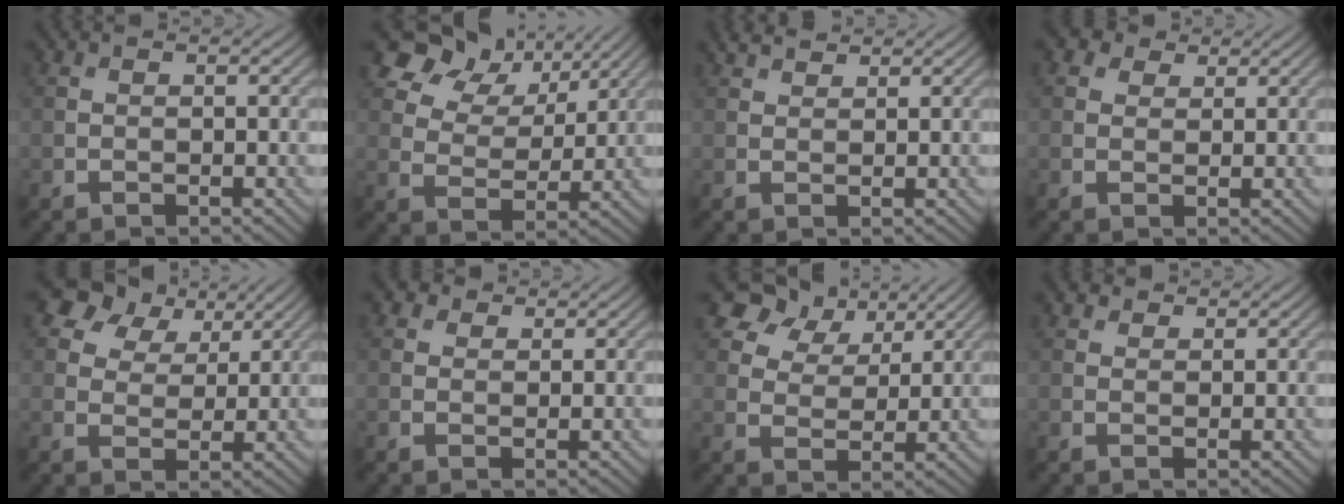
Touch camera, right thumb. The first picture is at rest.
{"total": 10.3, "force": [6.7, 6.2, 4.8], "torque": [-0.106, -0.002, 0.118]}
{"total": 2.2, "force": [1.9, 0.6, 0.7], "torque": [-0.020, 0.005, 0.042]}
{"total": 3.4, "force": [2.2, 2.1, 1.4], "torque": [-0.030, -0.002, 0.038]}
{"total": 9.2, "force": [6.2, 5.6, 3.8], "torque": [-0.096, 0.004, 0.118]}
{"total": 2.3, "force": [1.5, 1.5, 0.8], "torque": [-0.017, 0.004, 0.022]}
{"total": 8.2, "force": [5.6, 4.9, 3.5], "torque": [-0.072, -0.001, 0.110]}
{"total": 1.7, "force": [1.3, 1.0, 0.4], "torque": [-0.007, 0.002, 0.026]}